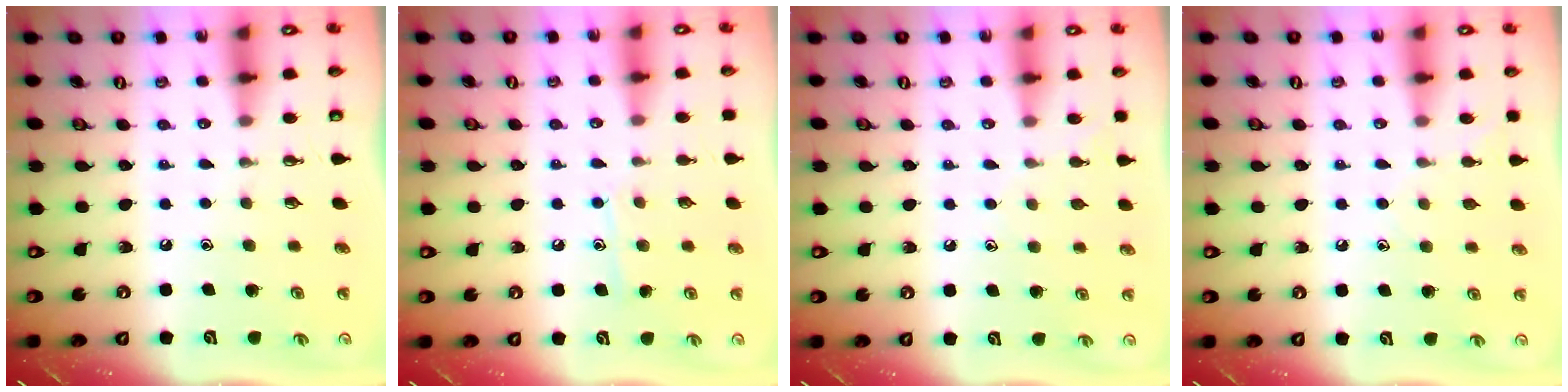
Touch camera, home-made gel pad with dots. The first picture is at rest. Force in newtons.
{"total": 7.4, "press": 7.4, "slide": 0.3}
{"total": 5.2, "press": 5.2, "slide": 0.6}
{"total": 5.9, "press": 5.9, "slide": 0.7}